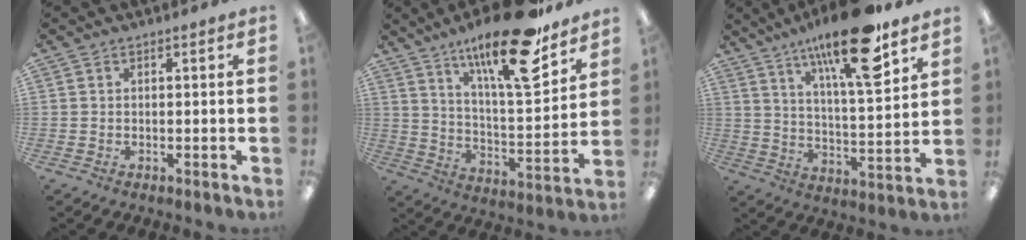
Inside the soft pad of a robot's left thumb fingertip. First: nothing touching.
{"total": 22.5, "force": [15.7, 6.3, 14.9], "torque": [-0.237, -0.093, 0.253]}
{"total": 19.9, "force": [13.2, 5.3, 14.0], "torque": [-0.229, -0.066, 0.212]}